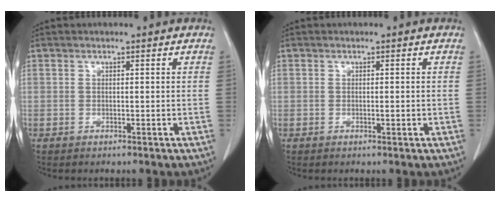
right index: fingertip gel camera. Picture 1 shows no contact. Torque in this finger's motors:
{"motor_torque": [-0.35, 0.54, -0.03, 0.03]}